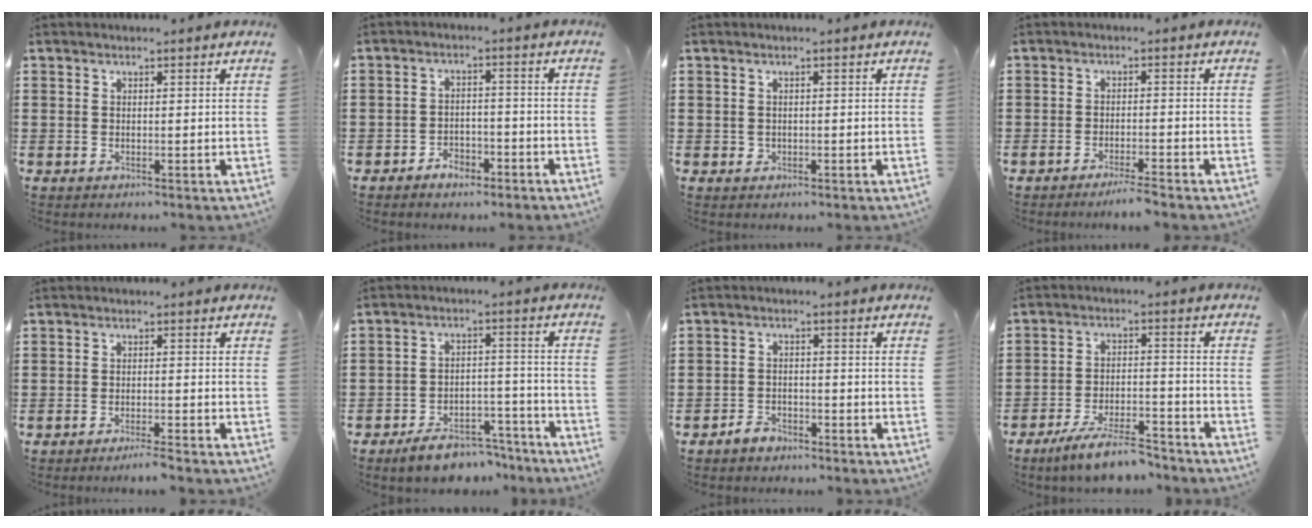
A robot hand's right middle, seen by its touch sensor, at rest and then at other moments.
{"total": 3.4, "force": [-2.8, 1.5, 1.1], "torque": [-0.022, 0.007, -0.057]}
{"total": 0.7, "force": [0.0, 0.7, 0.2], "torque": [-0.006, 0.005, -0.001]}
{"total": 2.6, "force": [-2.3, -0.2, 1.2], "torque": [-0.019, 0.001, -0.044]}
{"total": 2.0, "force": [-1.7, -0.2, 0.9], "torque": [-0.014, -0.002, -0.031]}
{"total": 6.5, "force": [-5.9, 2.0, 1.8], "torque": [-0.020, 0.025, -0.111]}
{"total": 2.5, "force": [-2.2, 1.0, 0.5], "torque": [-0.015, 0.005, -0.046]}
{"total": 7.6, "force": [-6.5, 1.1, 3.8], "torque": [-0.075, 0.003, -0.122]}